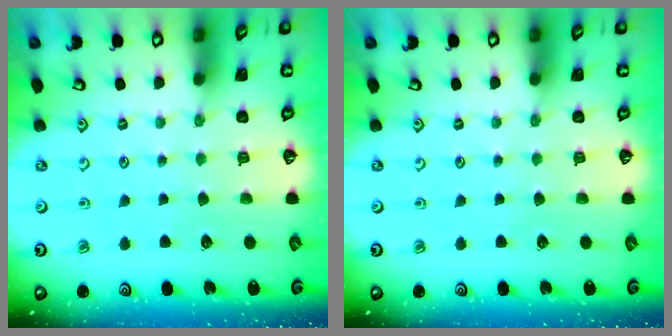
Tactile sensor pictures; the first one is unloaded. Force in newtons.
{"total": 0.0}